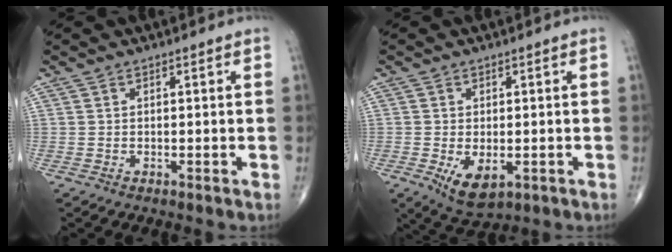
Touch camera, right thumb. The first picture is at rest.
{"total": 6.3, "force": [-1.7, 3.4, 4.9], "torque": [-0.082, -0.012, -0.018]}